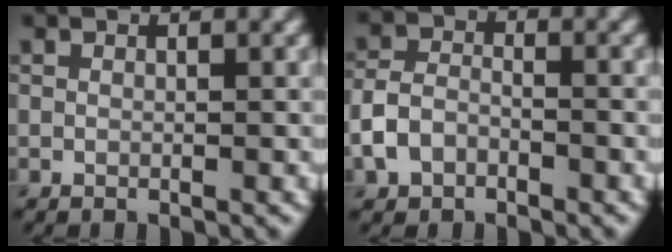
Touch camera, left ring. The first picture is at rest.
{"total": 3.2, "force": [-1.8, 2.2, 1.6], "torque": [-0.033, 0.004, -0.044]}